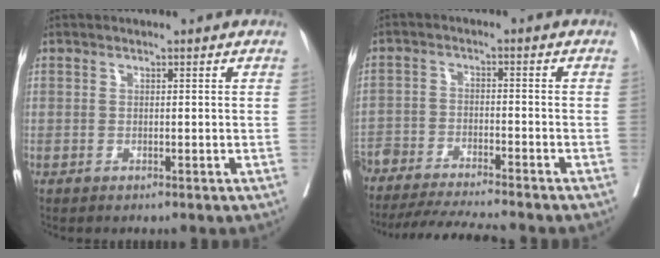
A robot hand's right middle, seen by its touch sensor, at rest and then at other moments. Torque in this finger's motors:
{"motor_torque": [1.09, -1.05, 0.20, 0.07]}